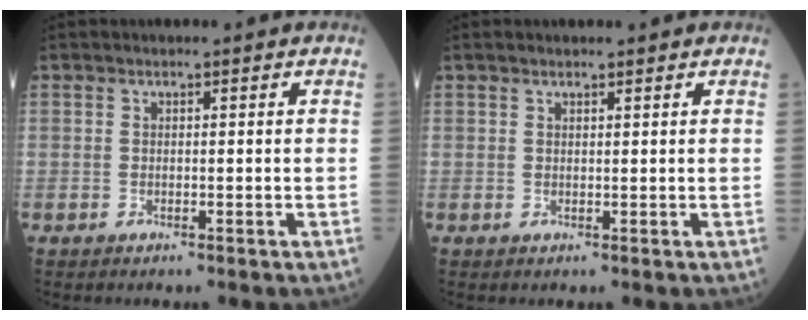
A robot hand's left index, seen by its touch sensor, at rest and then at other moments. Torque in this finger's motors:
{"motor_torque": [-0.14, -0.11, 0.06, 0.02]}